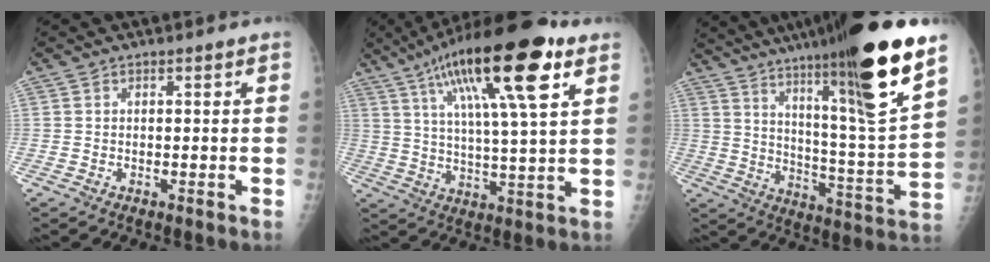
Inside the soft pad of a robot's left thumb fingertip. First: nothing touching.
{"total": 21.9, "force": [10.8, 4.7, 18.5], "torque": [-0.304, -0.010, 0.178]}
{"total": 25.5, "force": [16.4, 1.7, 19.4], "torque": [-0.287, -0.069, 0.261]}